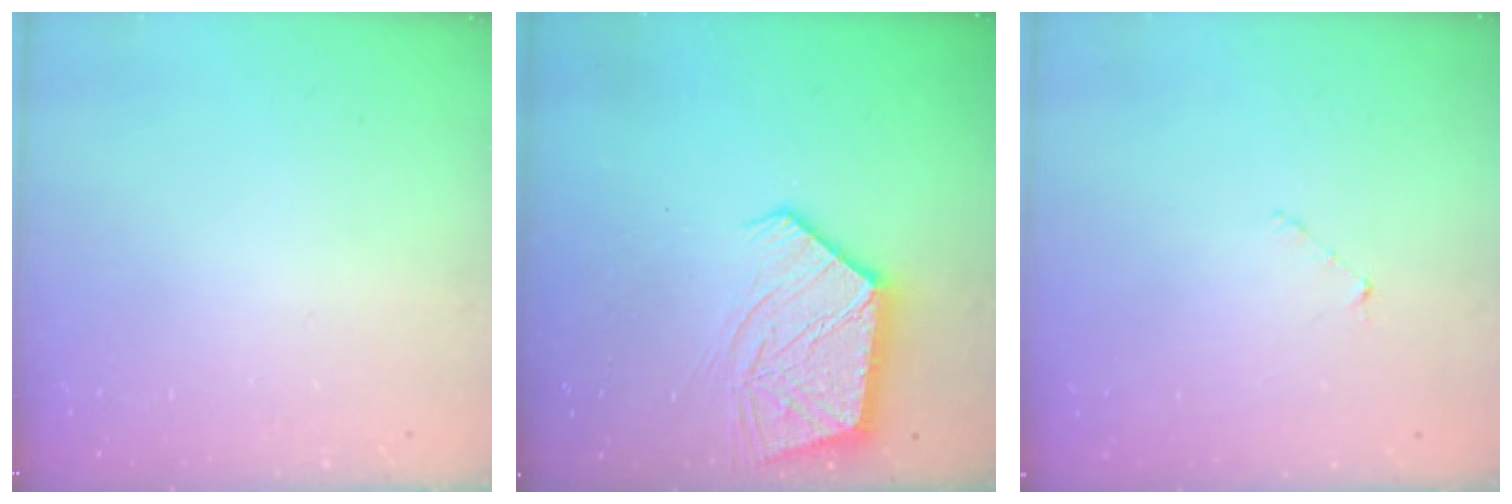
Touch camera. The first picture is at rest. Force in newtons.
{"total": 13.8, "press": 13.7, "slide": 1.0}
{"total": 3.0, "press": 3.0, "slide": 0.3}